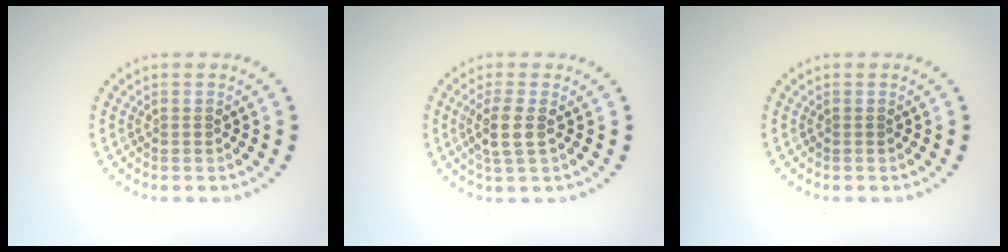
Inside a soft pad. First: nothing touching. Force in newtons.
{"total": 2.4, "press": 2.1, "slide": 1.3}
{"total": 0.0}